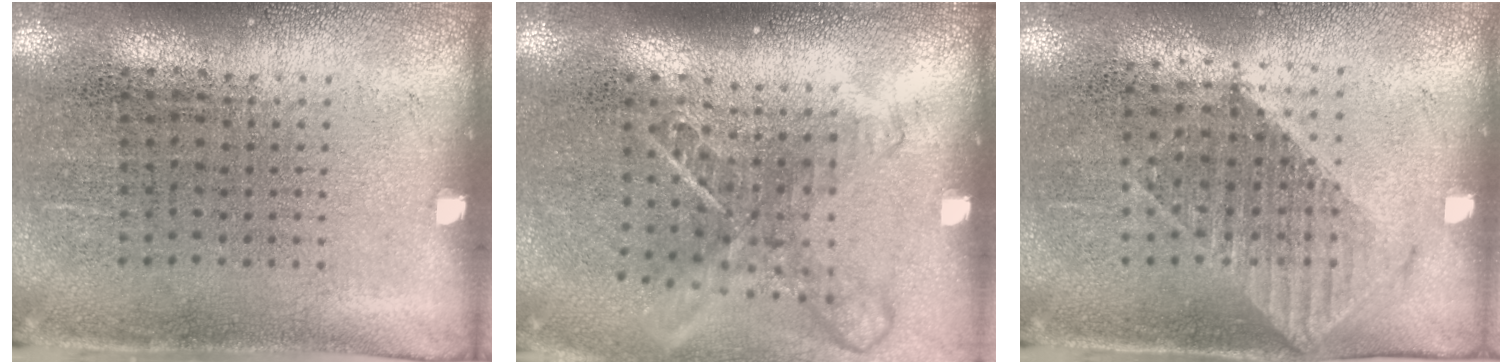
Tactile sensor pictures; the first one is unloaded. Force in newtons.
{"total": 1.8, "press": 1.4, "slide": 1.1}
{"total": 1.2, "press": 1.1, "slide": 0.3}